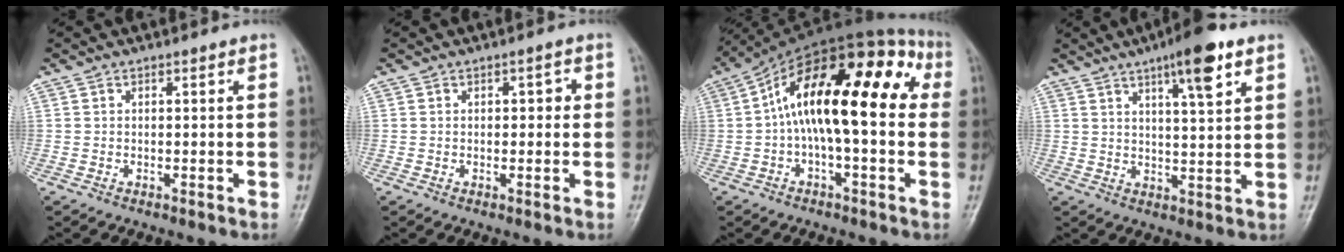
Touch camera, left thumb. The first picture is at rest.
{"total": 1.7, "force": [0.3, 1.2, 1.2], "torque": [0.001, 0.004, -0.002]}
{"total": 20.7, "force": [1.9, 8.6, 18.7], "torque": [-0.269, 0.055, 0.017]}
{"total": 9.9, "force": [5.6, 2.0, 7.9], "torque": [-0.112, -0.023, 0.082]}